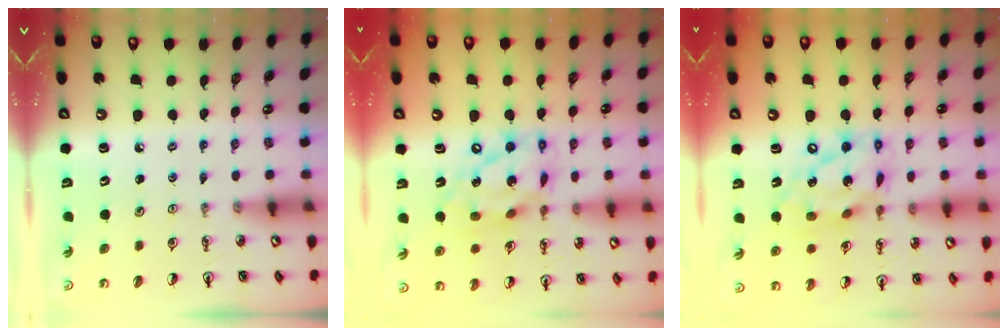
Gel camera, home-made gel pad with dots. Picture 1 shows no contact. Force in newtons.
{"total": 16.0, "press": 16.0, "slide": 1.2}
{"total": 16.0, "press": 16.0, "slide": 1.2}